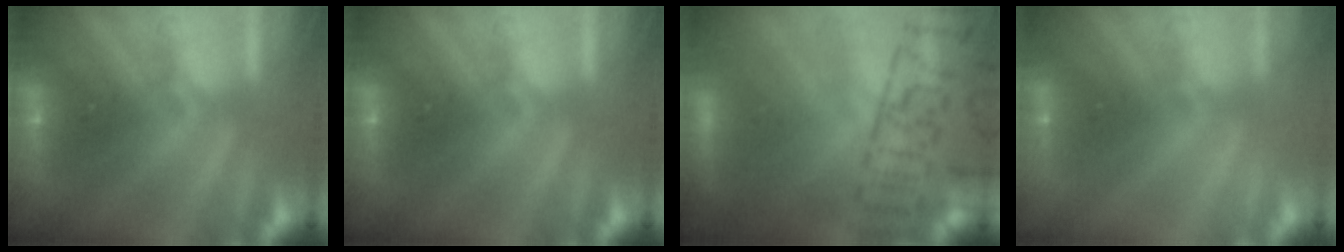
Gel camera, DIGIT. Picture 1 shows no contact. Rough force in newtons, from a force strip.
{"total": 0.0}
{"total": 7.4}
{"total": 2.9}